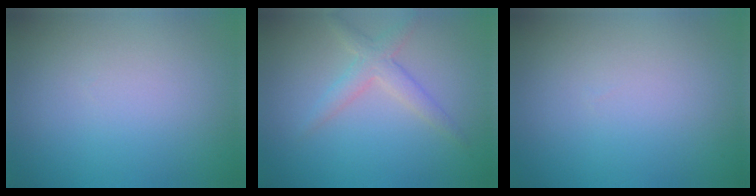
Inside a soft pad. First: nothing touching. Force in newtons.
{"total": 2.5, "press": 2.5, "slide": 0.0}
{"total": 0.0}